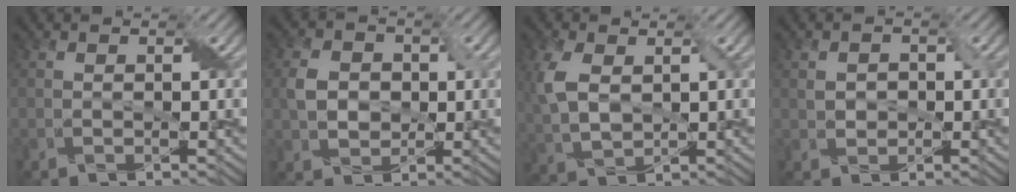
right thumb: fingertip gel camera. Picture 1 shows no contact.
{"total": 4.2, "force": [0.2, 3.7, 2.1], "torque": [-0.048, -0.003, 0.003]}
{"total": 5.9, "force": [1.4, 3.7, 4.3], "torque": [-0.113, 0.002, 0.032]}
{"total": 2.0, "force": [0.0, 1.8, 0.8], "torque": [-0.015, -0.003, 0.002]}